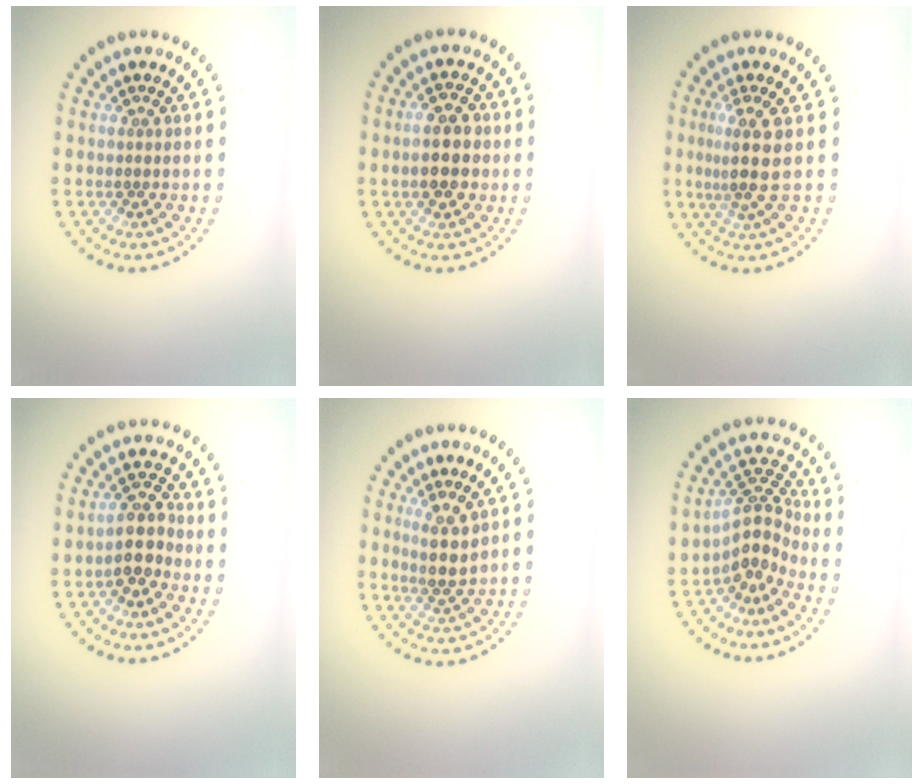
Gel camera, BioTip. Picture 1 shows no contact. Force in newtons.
{"total": 3.8, "press": 3.8, "slide": 0.3}
{"total": 3.3, "press": 2.6, "slide": 2.0}
{"total": 2.9, "press": 2.5, "slide": 1.4}
{"total": 2.7, "press": 2.2, "slide": 1.5}
{"total": 3.7, "press": 2.6, "slide": 2.6}